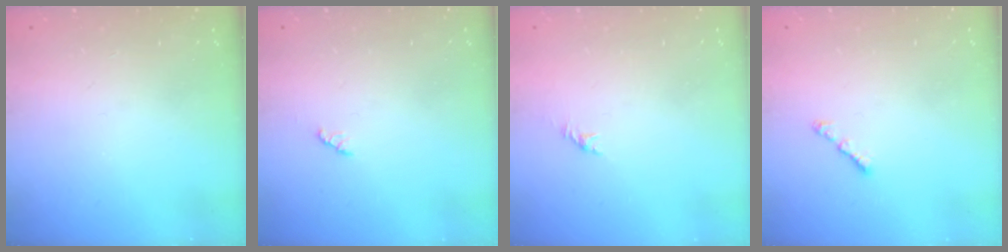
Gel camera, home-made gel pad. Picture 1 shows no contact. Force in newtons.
{"total": 3.4, "press": 3.4, "slide": 0.4}
{"total": 0.0}
{"total": 1.6, "press": 1.5, "slide": 0.5}